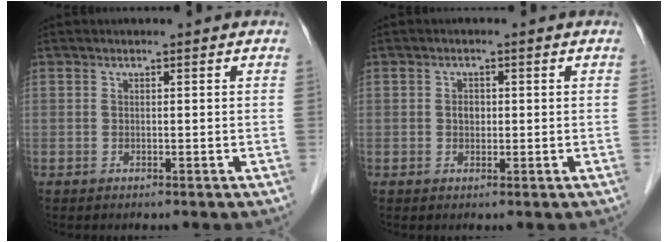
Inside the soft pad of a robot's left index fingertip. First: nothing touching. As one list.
[{"total": 1.6, "force": [0.0, 1.3, 0.9], "torque": [-0.017, 0.002, 0.002]}]